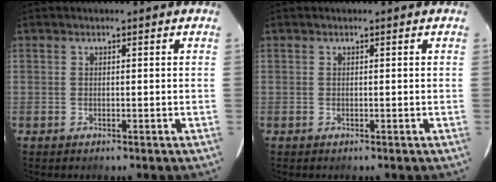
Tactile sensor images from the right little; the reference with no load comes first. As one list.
[{"total": 0.0}]